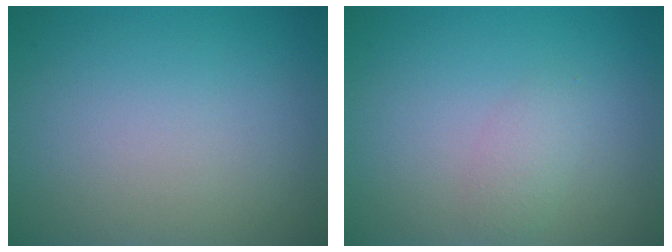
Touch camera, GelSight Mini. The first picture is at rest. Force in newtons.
{"total": 1.5, "press": 1.5, "slide": 0.1}